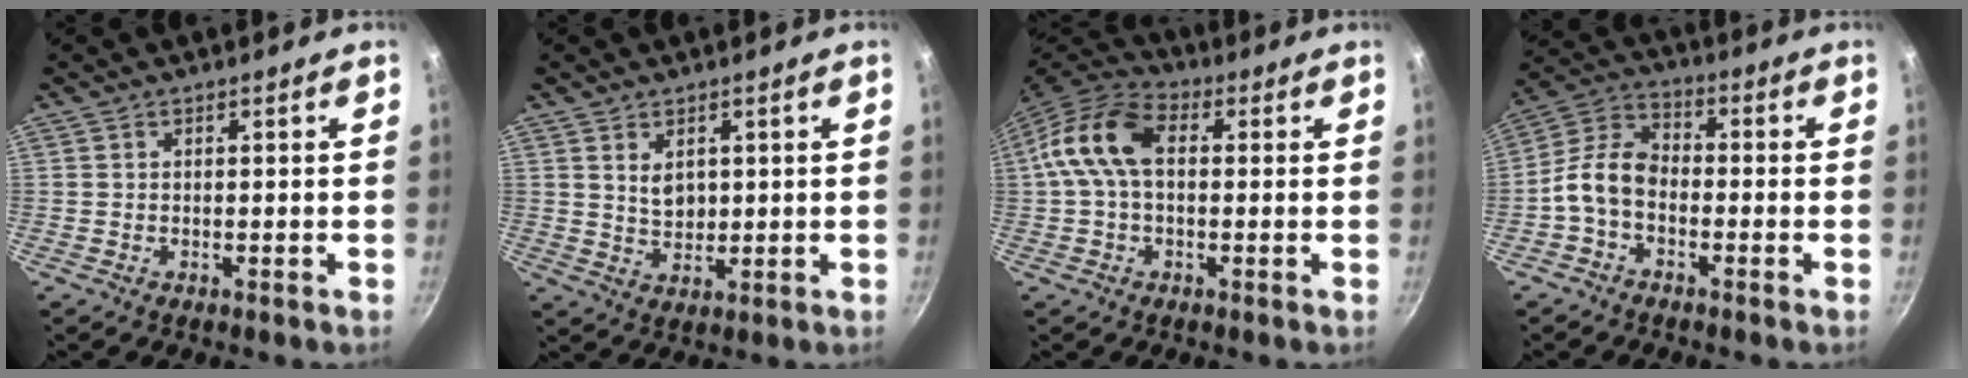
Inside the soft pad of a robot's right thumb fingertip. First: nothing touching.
{"total": 4.1, "force": [1.5, 2.7, 2.7], "torque": [-0.036, -0.013, 0.031]}
{"total": 11.8, "force": [1.2, 7.5, 9.0], "torque": [-0.161, 0.031, 0.003]}
{"total": 8.5, "force": [-2.5, 5.6, 5.9], "torque": [-0.109, 0.042, -0.068]}